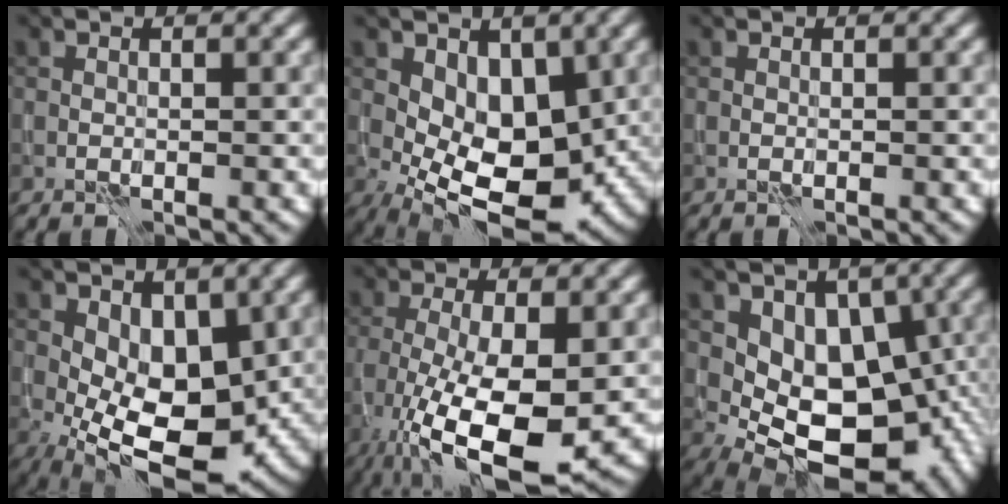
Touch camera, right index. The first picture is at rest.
{"total": 7.5, "force": [0.2, 4.4, 6.0], "torque": [-0.100, -0.014, 0.002]}
{"total": 0.0}
{"total": 7.2, "force": [-0.5, 3.9, 6.0], "torque": [-0.102, -0.007, -0.009]}
{"total": 10.6, "force": [-3.2, 3.5, 9.4], "torque": [-0.176, -0.020, -0.053]}
{"total": 12.3, "force": [0.1, 8.4, 8.9], "torque": [-0.095, -0.016, 0.018]}